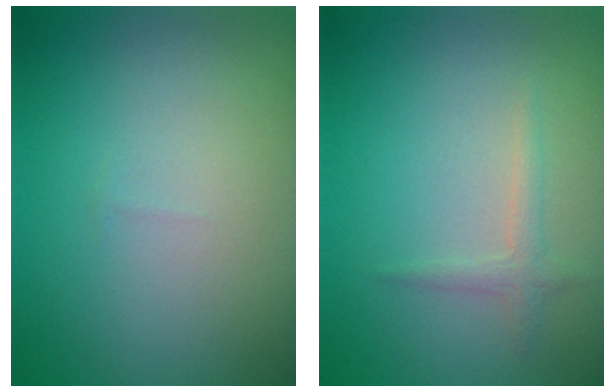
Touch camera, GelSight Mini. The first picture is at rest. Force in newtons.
{"total": 1.3, "press": 1.3, "slide": 0.0}